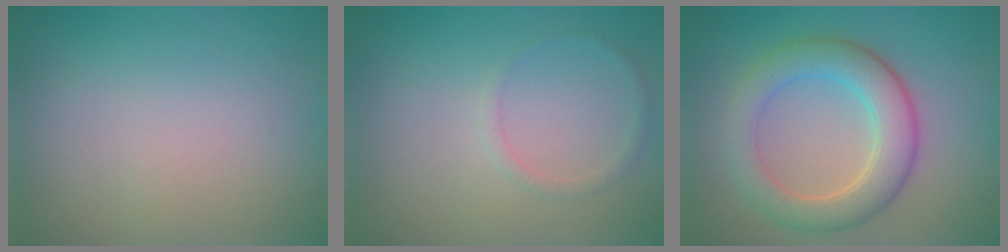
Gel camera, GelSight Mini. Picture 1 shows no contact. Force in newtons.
{"total": 1.0, "press": 1.0, "slide": 0.0}
{"total": 5.5, "press": 5.5, "slide": 0.4}